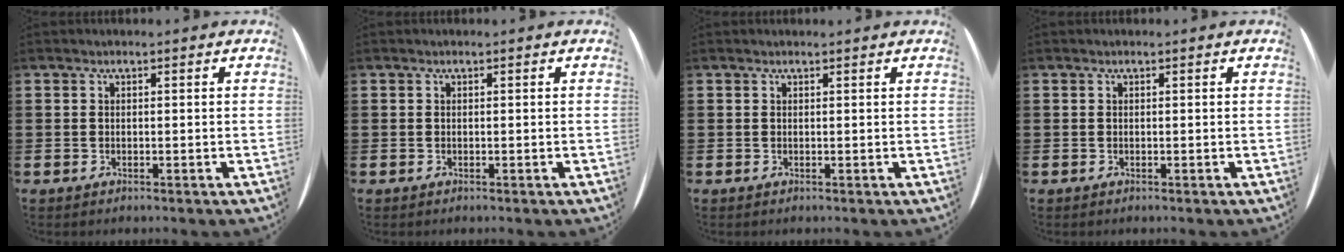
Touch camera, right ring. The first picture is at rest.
{"total": 0.0}
{"total": 0.0}
{"total": 0.0}